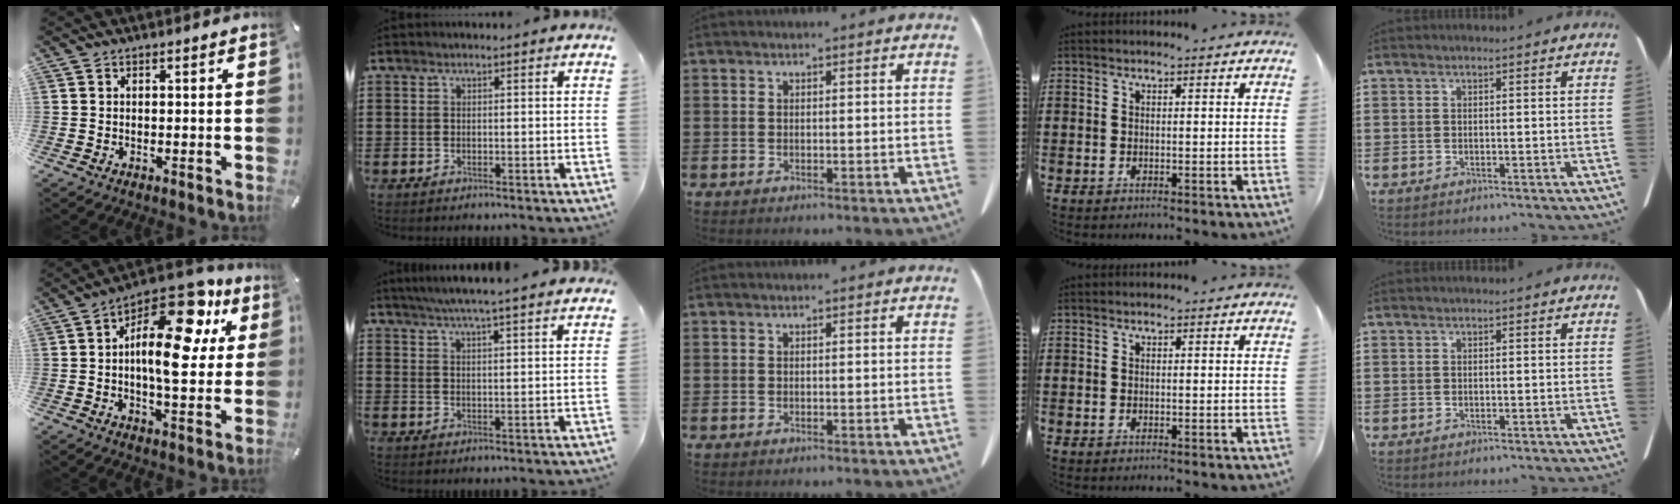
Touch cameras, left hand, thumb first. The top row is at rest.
{"thumb": {"total": 18.4, "force": [6.8, 8.2, 15.0], "torque": [-0.235, -0.048, 0.108]}, "index": {"total": 4.9, "force": [4.5, -0.6, 1.9], "torque": [-0.052, -0.015, 0.079]}}